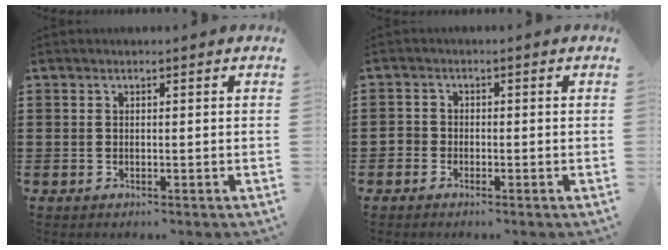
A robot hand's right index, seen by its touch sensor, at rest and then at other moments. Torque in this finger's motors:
{"motor_torque": [0.33, 0.44, 0.03, 0.02]}